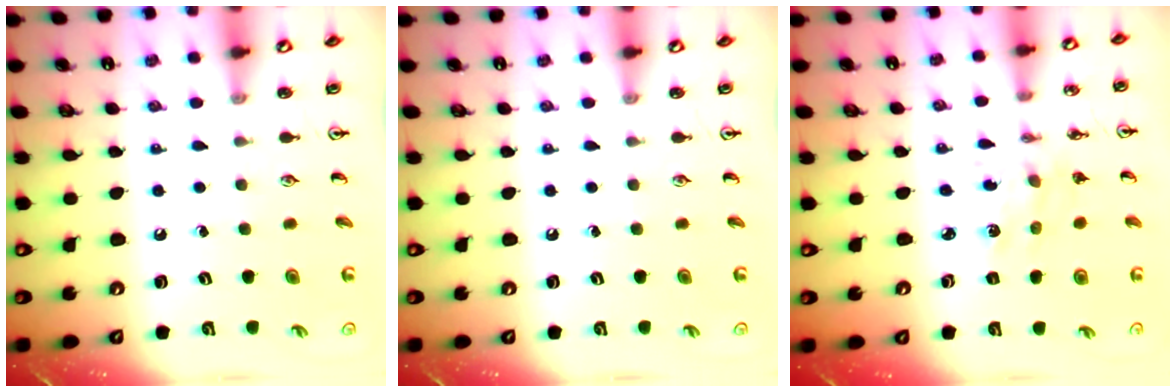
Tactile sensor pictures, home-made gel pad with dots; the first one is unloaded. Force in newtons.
{"total": 0.0}
{"total": 2.4, "press": 2.4, "slide": 0.5}